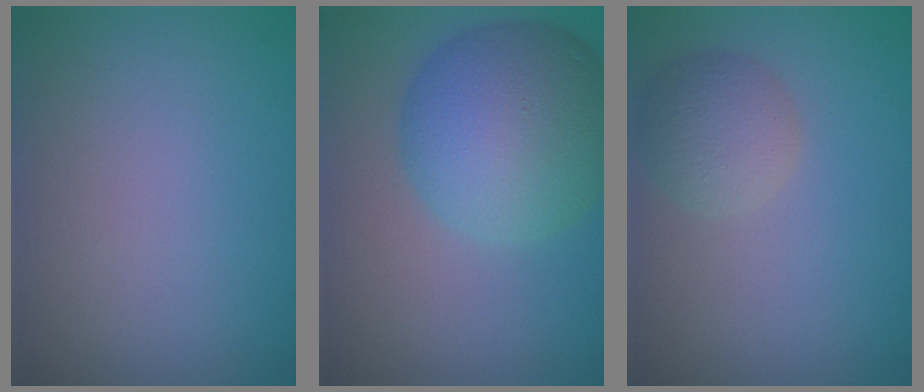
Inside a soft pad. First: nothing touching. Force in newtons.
{"total": 9.9, "press": 9.9, "slide": 0.2}
{"total": 3.2, "press": 3.2, "slide": 0.1}